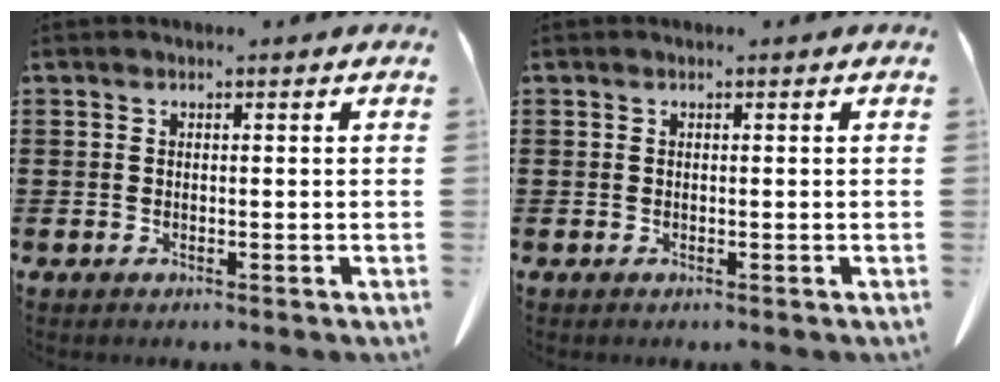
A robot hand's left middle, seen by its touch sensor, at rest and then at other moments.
{"total": 0.0}